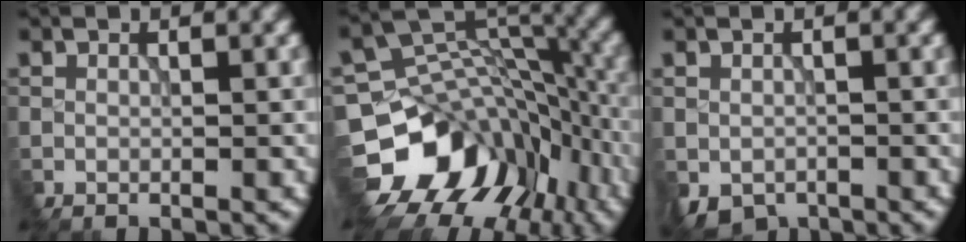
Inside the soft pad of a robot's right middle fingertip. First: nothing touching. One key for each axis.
{"total": 12.0, "fx": -5.9, "fy": 8.8, "fz": 5.7, "tx": -0.113, "ty": -0.006, "tz": -0.098}
{"total": 2.1, "fx": -1.1, "fy": 1.7, "fz": 0.5, "tx": -0.011, "ty": -0.012, "tz": -0.018}